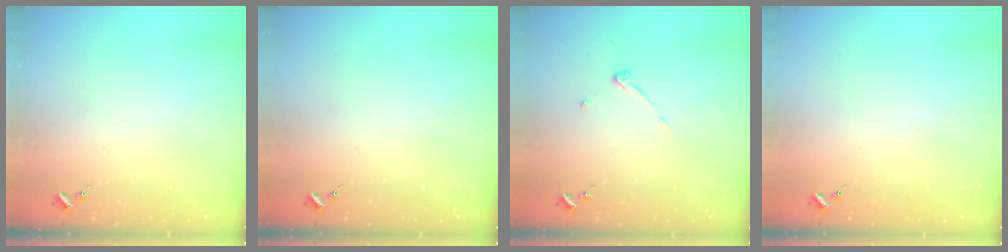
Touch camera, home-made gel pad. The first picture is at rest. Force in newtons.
{"total": 0.0}
{"total": 3.9, "press": 3.9, "slide": 0.5}
{"total": 0.0}